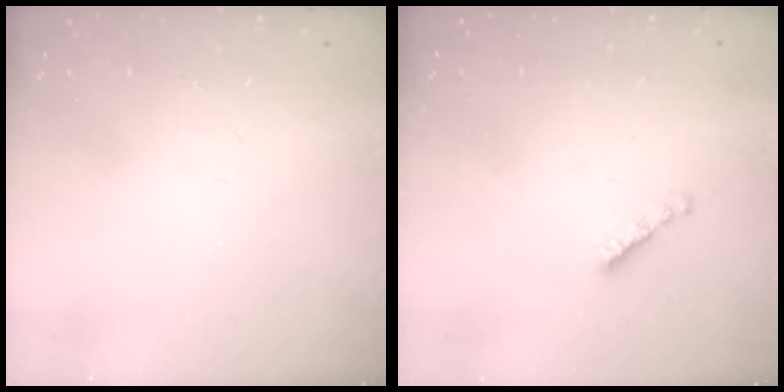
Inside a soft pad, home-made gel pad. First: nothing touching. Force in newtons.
{"total": 2.1, "press": 2.1, "slide": 0.3}